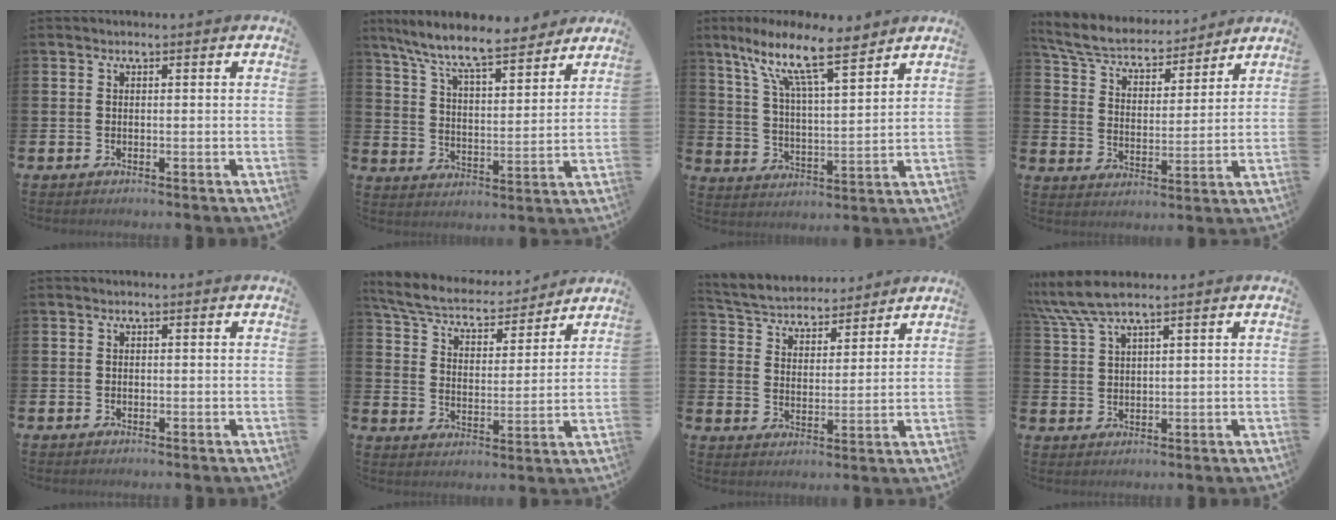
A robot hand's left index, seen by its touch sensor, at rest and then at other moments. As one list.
[{"total": 9.5, "force": [8.6, 1.5, 3.7], "torque": [-0.101, -0.057, 0.149]}, {"total": 11.9, "force": [9.3, 2.5, 7.1], "torque": [-0.152, -0.041, 0.158]}, {"total": 6.6, "force": [6.2, 1.6, 1.5], "torque": [-0.063, -0.044, 0.108]}, {"total": 0.0}, {"total": 7.1, "force": [6.7, 1.5, 1.8], "torque": [-0.072, -0.046, 0.116]}, {"total": 4.8, "force": [4.6, 1.3, -0.2], "torque": [-0.026, -0.035, 0.077]}, {"total": 5.8, "force": [4.9, 0.4, 3.1], "torque": [-0.077, -0.011, 0.089]}]